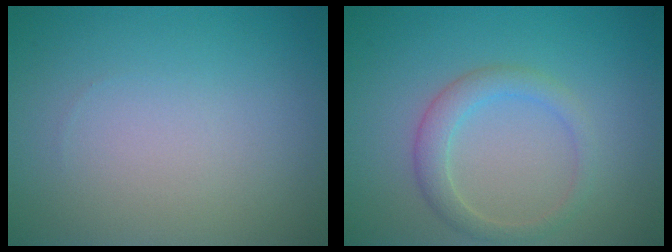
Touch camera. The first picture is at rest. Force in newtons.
{"total": 2.5, "press": 2.5, "slide": 0.0}